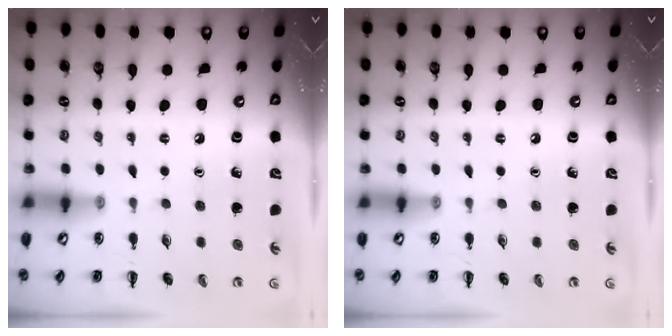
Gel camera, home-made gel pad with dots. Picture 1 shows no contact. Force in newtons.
{"total": 0.0}